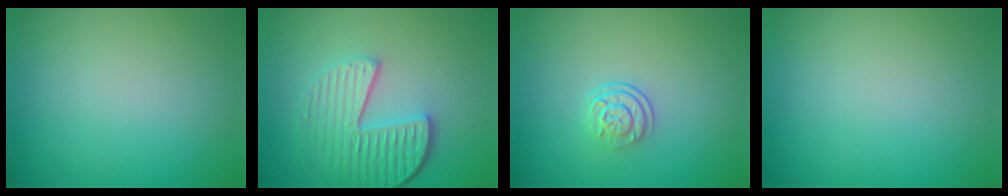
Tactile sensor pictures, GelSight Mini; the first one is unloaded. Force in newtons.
{"total": 5.3, "press": 4.0, "slide": 3.5}
{"total": 2.6, "press": 1.8, "slide": 1.9}
{"total": 0.0}